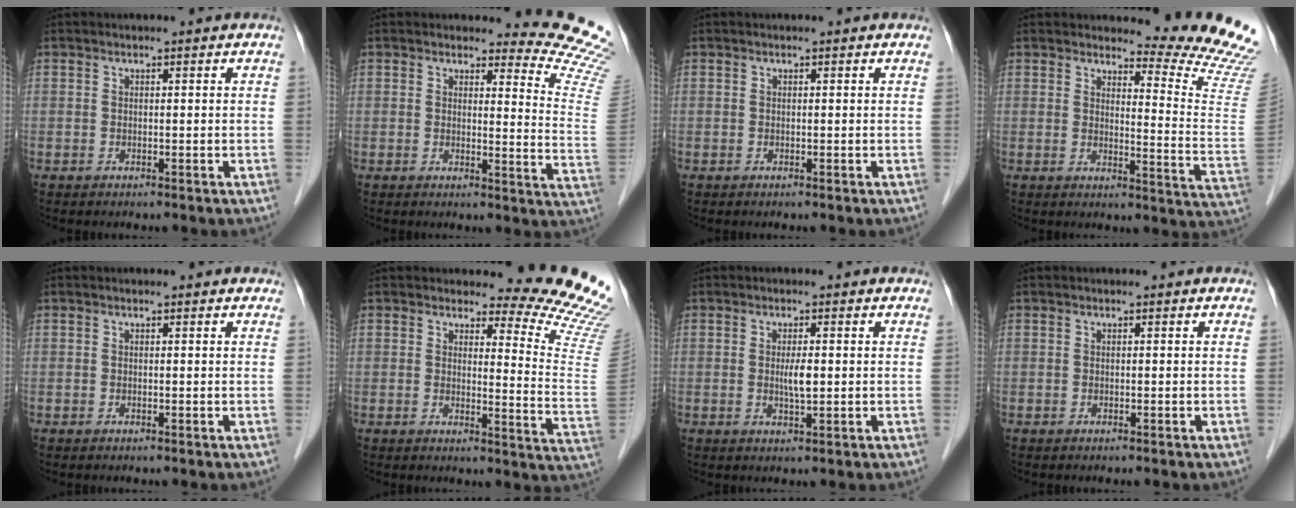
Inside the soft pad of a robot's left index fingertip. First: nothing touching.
{"total": 10.2, "force": [10.2, -0.5, 0.3], "torque": [0.010, -0.130, 0.085]}
{"total": 0.0}
{"total": 12.6, "force": [12.4, -1.7, 1.8], "torque": [-0.021, -0.135, 0.126]}
{"total": 0.7, "force": [0.6, 0.2, 0.1], "torque": [-0.005, 0.000, 0.003]}
{"total": 12.7, "force": [12.5, 0.1, 2.6], "torque": [-0.019, -0.134, 0.113]}
{"total": 2.6, "force": [0.1, 0.4, 2.5], "torque": [-0.048, -0.002, 0.004]}
{"total": 0.0}